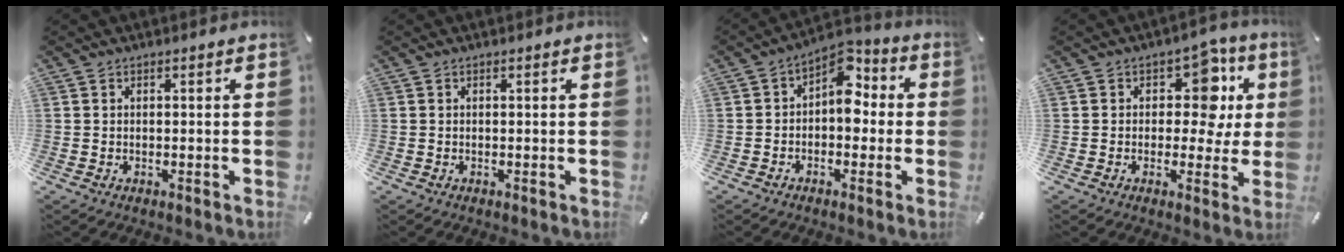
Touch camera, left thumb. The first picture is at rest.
{"total": 0.0}
{"total": 8.2, "force": [1.6, 5.4, 5.9], "torque": [-0.086, -0.013, 0.023]}
{"total": 11.5, "force": [4.1, 7.5, 7.6], "torque": [-0.091, -0.024, 0.067]}